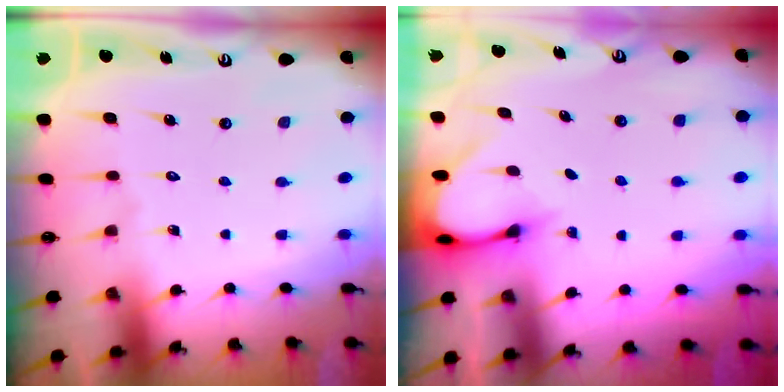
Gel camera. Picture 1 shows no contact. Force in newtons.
{"total": 3.1, "press": 3.1, "slide": 0.2}